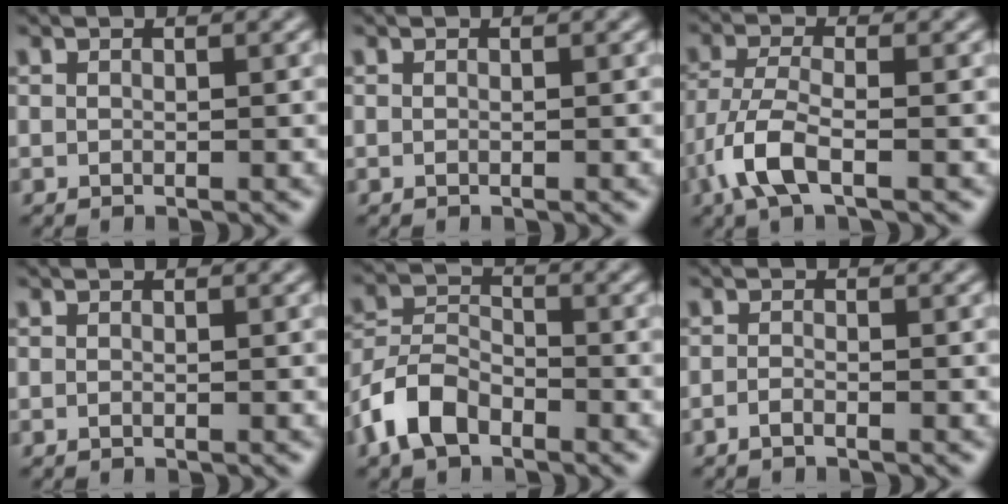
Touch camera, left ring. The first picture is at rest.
{"total": 0.0}
{"total": 4.7, "force": [-2.4, 1.7, 3.7], "torque": [-0.087, -0.002, -0.058]}
{"total": 0.0}
{"total": 5.2, "force": [-3.2, 3.0, 2.8], "torque": [-0.058, 0.003, -0.073]}
{"total": 0.9, "force": [-0.6, 0.2, 0.6], "torque": [-0.011, 0.000, -0.013]}